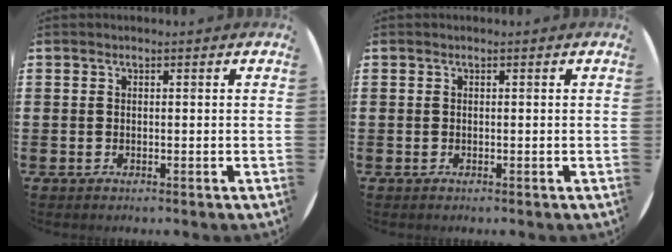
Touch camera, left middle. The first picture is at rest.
{"total": 0.0}